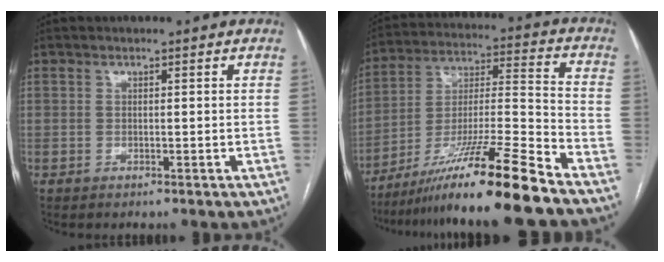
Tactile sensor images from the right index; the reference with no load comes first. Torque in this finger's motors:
{"motor_torque": [1.20, -0.94, 1.05, 0.21]}